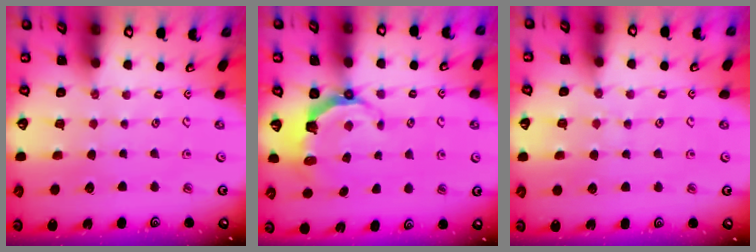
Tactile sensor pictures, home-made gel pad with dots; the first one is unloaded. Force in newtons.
{"total": 5.4, "press": 3.7, "slide": 3.9}
{"total": 6.2, "press": 6.1, "slide": 0.8}